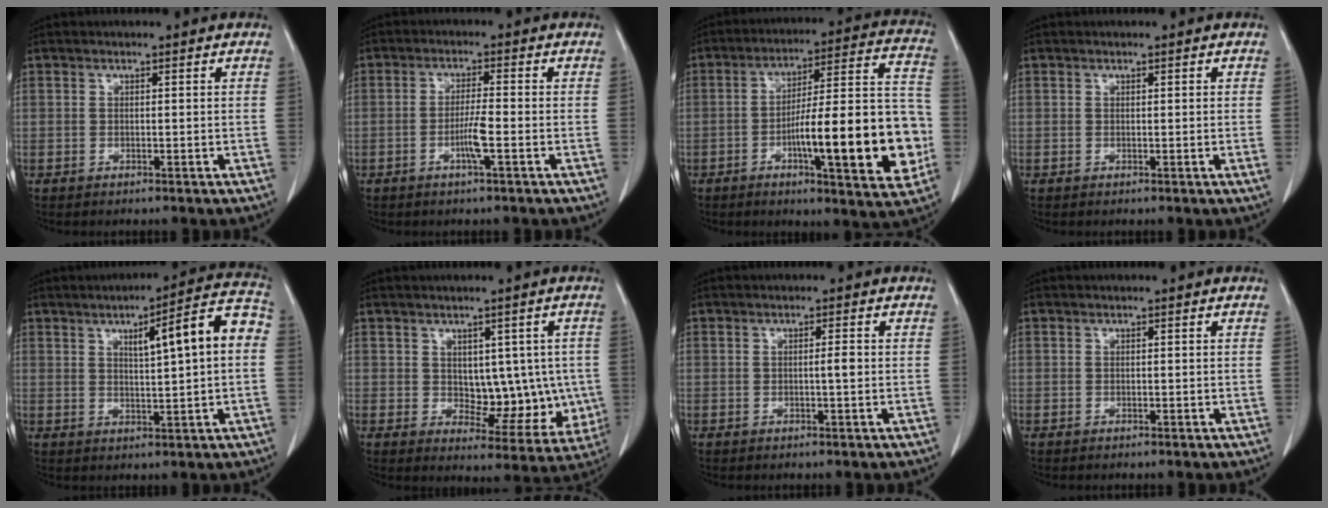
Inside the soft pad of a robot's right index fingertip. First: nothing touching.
{"total": 3.8, "force": [-1.3, -0.2, 3.6], "torque": [-0.066, -0.002, -0.025]}
{"total": 20.8, "force": [-5.2, 3.5, 19.9], "torque": [-0.245, 0.026, -0.065]}
{"total": 0.7, "force": [0.1, -0.1, 0.7], "torque": [-0.011, 0.000, 0.001]}
{"total": 10.8, "force": [2.1, 1.1, 10.6], "torque": [-0.142, 0.027, 0.026]}
{"total": 9.0, "force": [0.4, 5.5, 7.2], "torque": [-0.068, 0.010, 0.026]}
{"total": 1.3, "force": [0.0, 0.0, 1.3], "torque": [-0.018, 0.003, 0.002]}
{"total": 0.0}